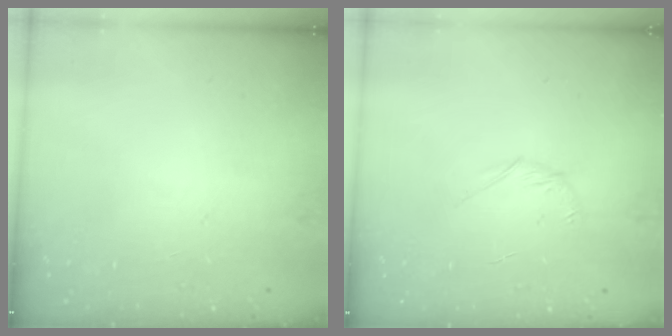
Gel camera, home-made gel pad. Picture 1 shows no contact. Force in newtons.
{"total": 4.3, "press": 4.1, "slide": 1.1}